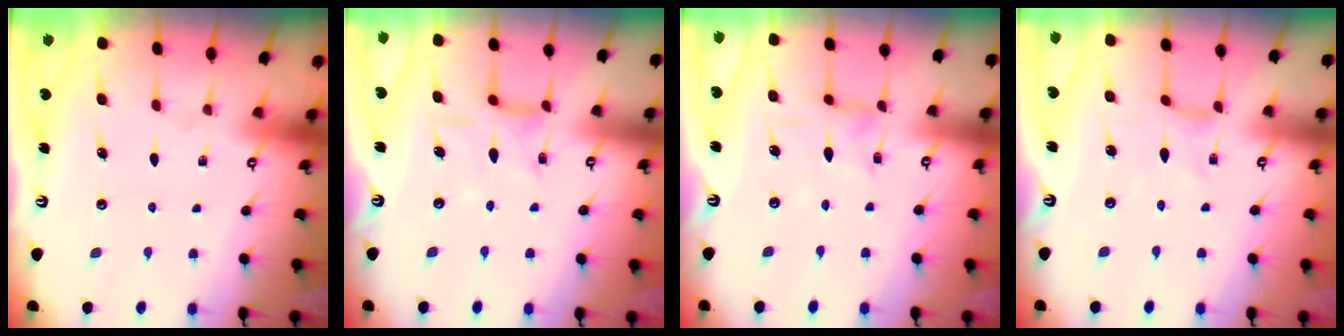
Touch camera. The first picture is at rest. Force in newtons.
{"total": 5.9, "press": 5.9, "slide": 0.5}
{"total": 1.7, "press": 1.7, "slide": 0.2}
{"total": 0.0}